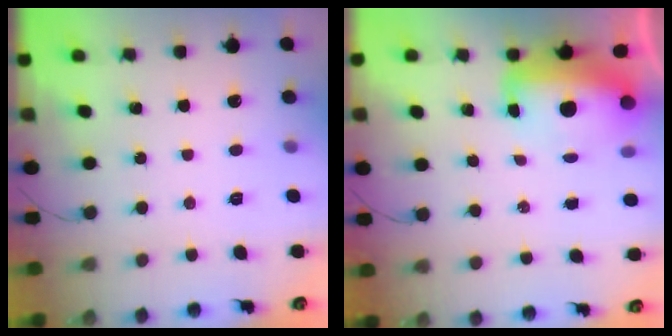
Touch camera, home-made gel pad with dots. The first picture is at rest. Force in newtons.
{"total": 10.6, "press": 10.3, "slide": 2.5}